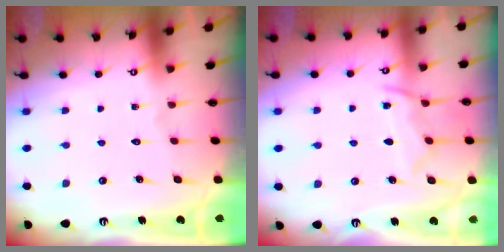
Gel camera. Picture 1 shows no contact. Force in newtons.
{"total": 9.0, "press": 8.9, "slide": 0.9}